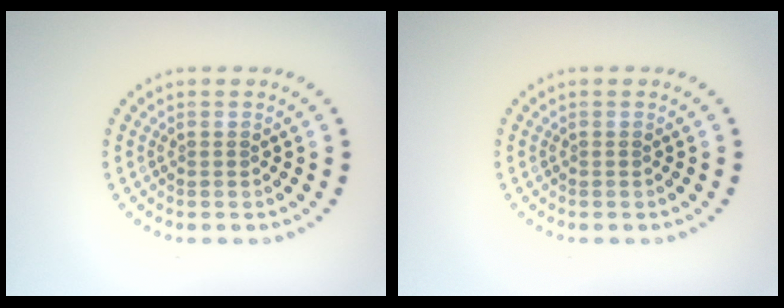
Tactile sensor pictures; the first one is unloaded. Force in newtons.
{"total": 0.0}